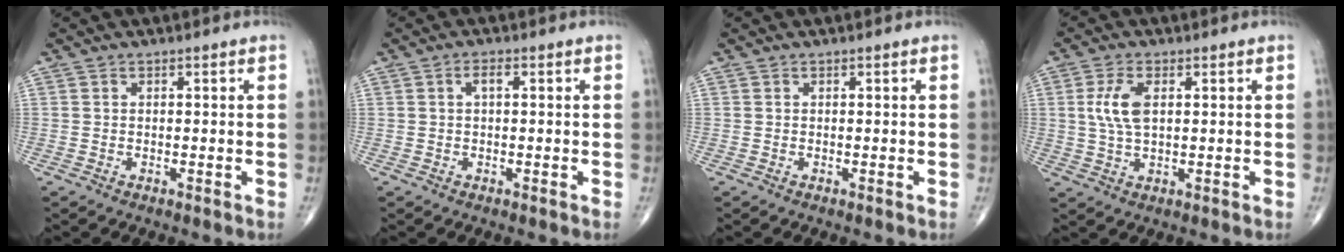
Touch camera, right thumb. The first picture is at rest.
{"total": 1.6, "force": [0.3, 0.6, 1.5], "torque": [-0.026, 0.007, 0.003]}
{"total": 0.0}
{"total": 6.0, "force": [1.2, 2.9, 5.1], "torque": [-0.114, -0.002, 0.023]}